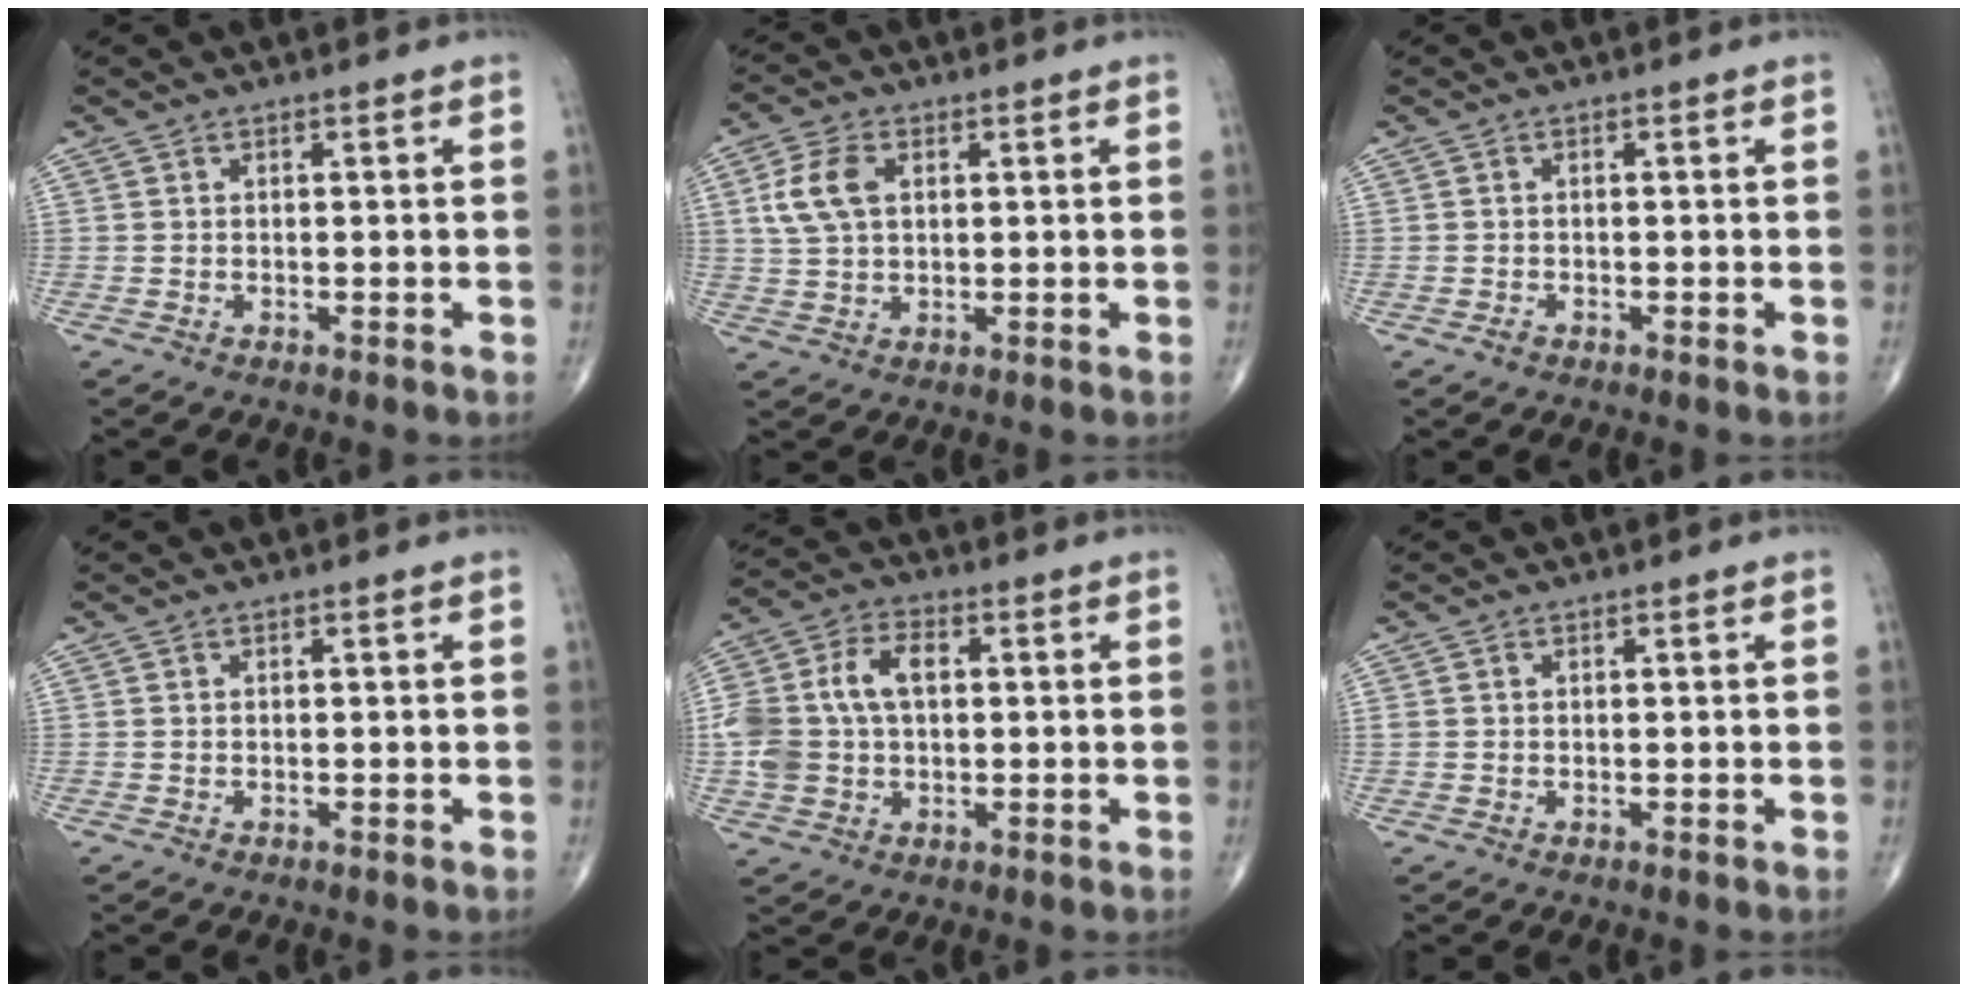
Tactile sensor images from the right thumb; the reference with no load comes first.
{"total": 7.5, "force": [1.9, 4.7, 5.4], "torque": [-0.112, 0.005, 0.037]}
{"total": 1.0, "force": [-0.7, 0.7, 0.4], "torque": [-0.007, 0.002, -0.013]}
{"total": 0.0}
{"total": 11.4, "force": [1.0, 7.6, 8.4], "torque": [-0.166, 0.020, 0.020]}
{"total": 0.6, "force": [0.1, 0.5, 0.2], "torque": [-0.001, 0.003, 0.002]}